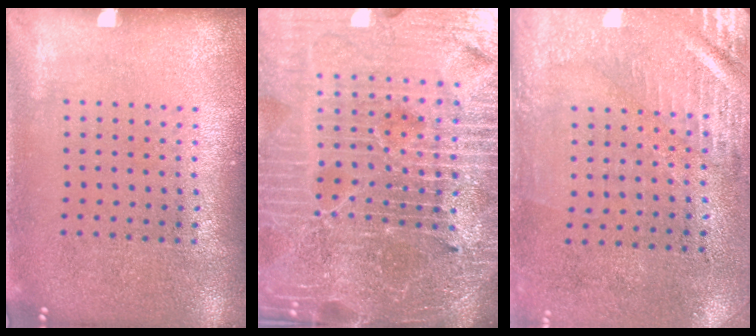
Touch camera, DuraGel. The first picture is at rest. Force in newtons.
{"total": 7.0, "press": 6.2, "slide": 3.4}
{"total": 3.0, "press": 2.5, "slide": 1.6}